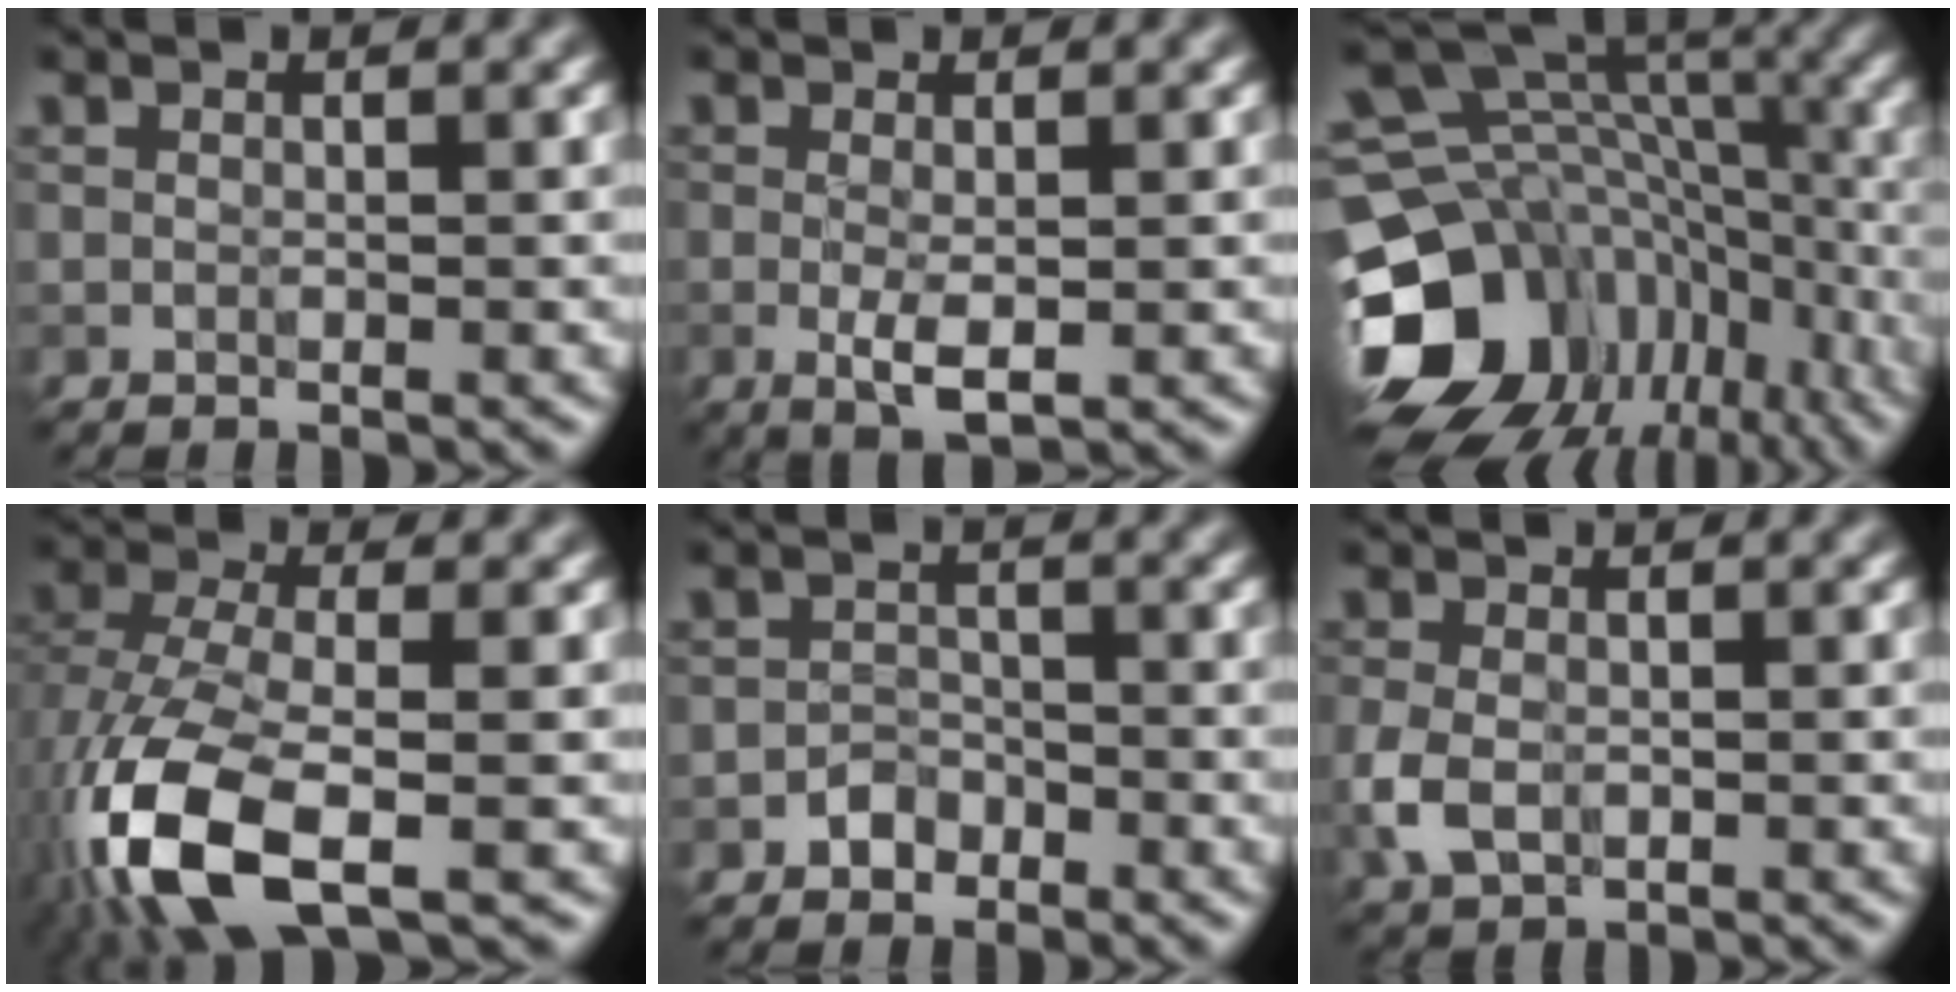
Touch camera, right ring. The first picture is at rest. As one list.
[{"total": 2.3, "force": [-0.3, 0.7, 2.2], "torque": [-0.045, -0.008, -0.004]}, {"total": 15.5, "force": [-6.2, 11.2, 8.8], "torque": [-0.183, 0.001, -0.094]}, {"total": 10.3, "force": [-4.5, 4.6, 8.1], "torque": [-0.187, -0.013, -0.093]}, {"total": 1.7, "force": [-1.1, 1.2, 0.4], "torque": [0.001, 0.007, -0.021]}, {"total": 3.1, "force": [-0.8, 2.2, 2.1], "torque": [-0.055, -0.008, -0.016]}]